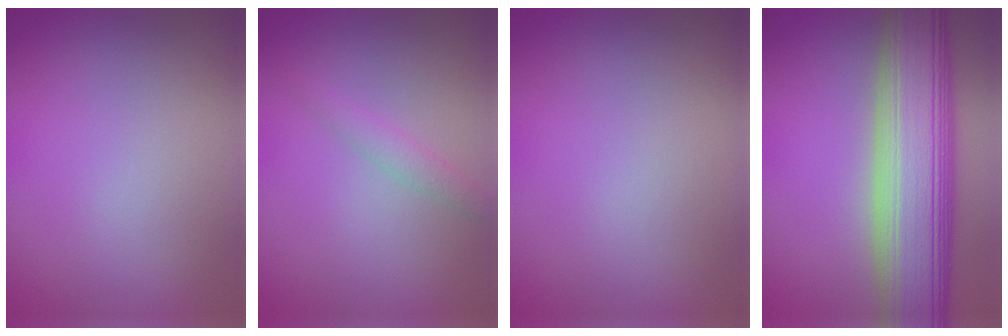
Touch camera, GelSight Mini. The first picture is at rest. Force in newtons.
{"total": 1.4, "press": 1.4, "slide": 0.1}
{"total": 0.0}
{"total": 13.0, "press": 13.0, "slide": 0.5}